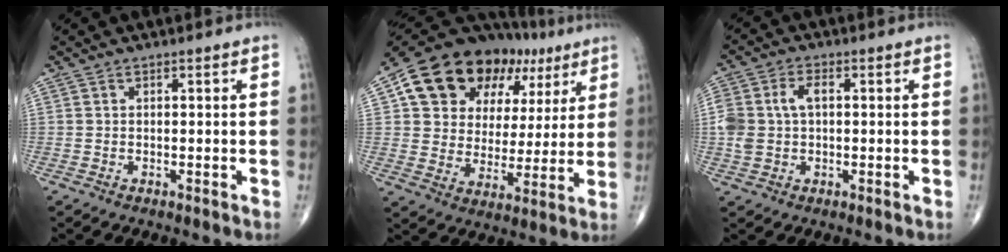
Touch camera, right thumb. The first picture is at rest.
{"total": 22.9, "force": [10.1, 15.7, 13.2], "torque": [-0.168, 0.016, 0.167]}
{"total": 7.1, "force": [0.6, 4.5, 5.4], "torque": [-0.125, 0.020, 0.013]}